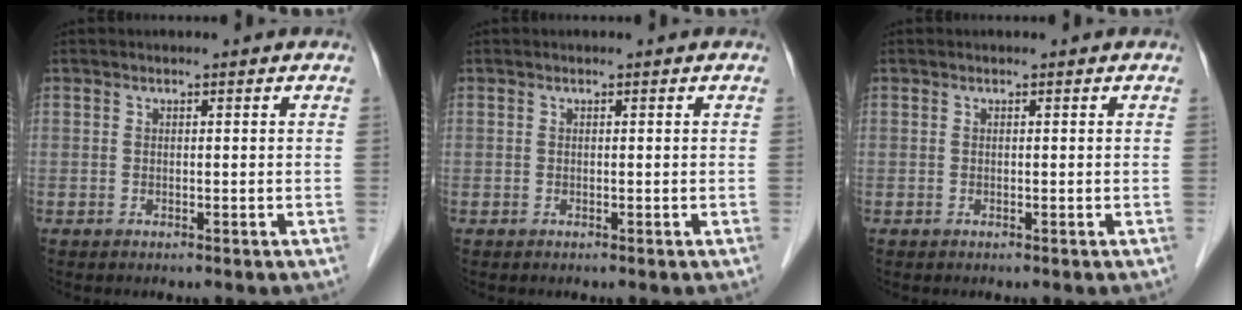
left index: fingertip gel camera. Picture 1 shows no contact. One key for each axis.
{"total": 0.0}
{"total": 0.0}